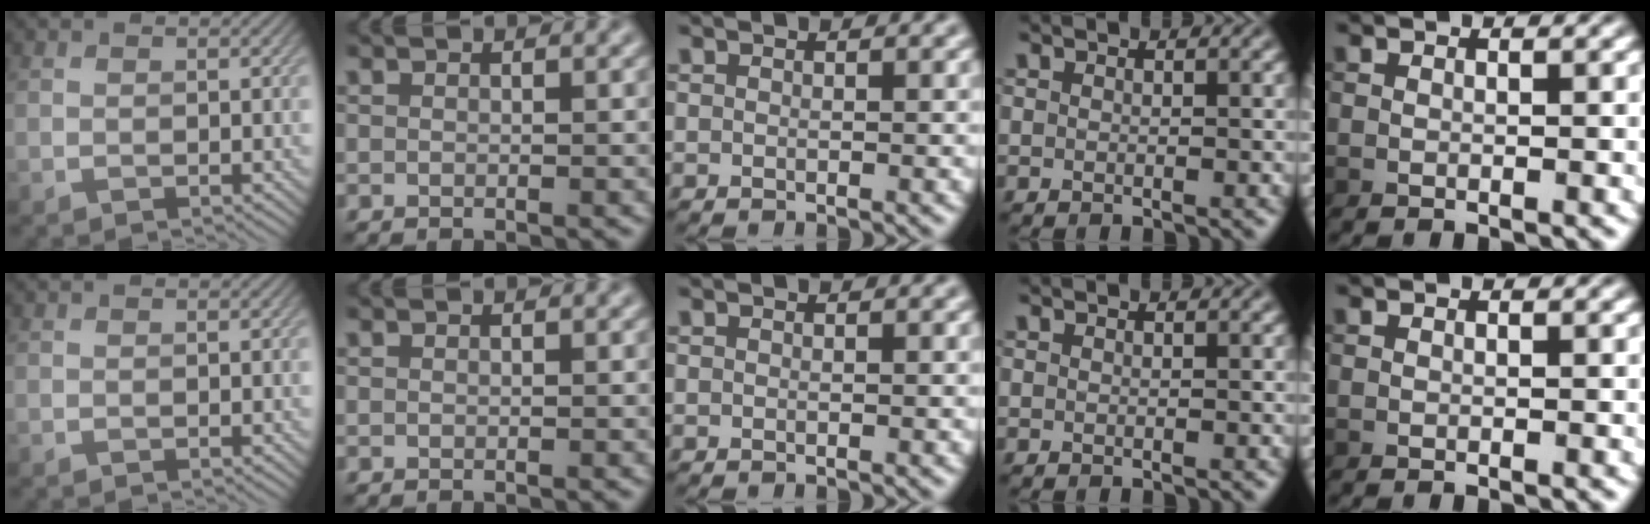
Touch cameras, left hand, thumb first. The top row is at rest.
{}